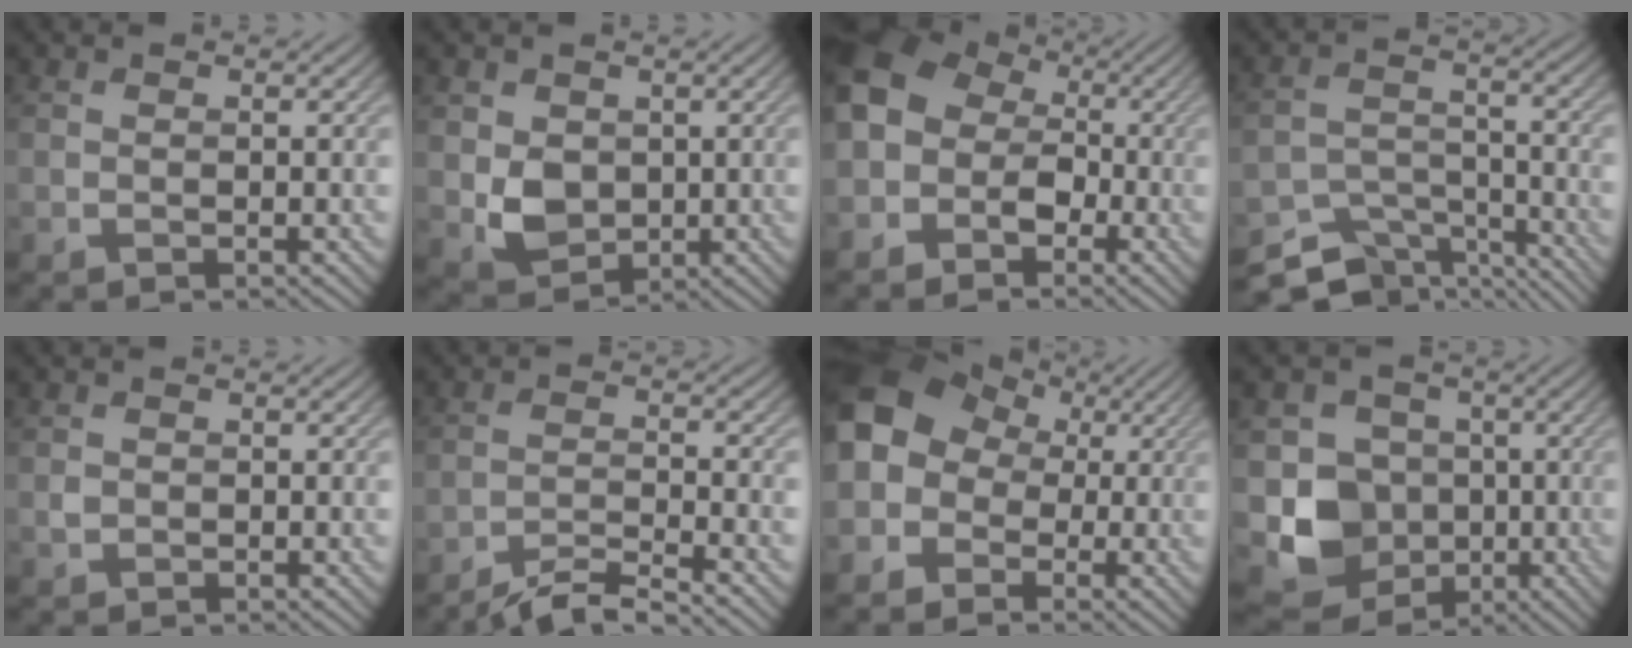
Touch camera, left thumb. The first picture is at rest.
{"total": 4.6, "force": [0.6, 3.8, 2.4], "torque": [-0.056, -0.009, 0.011]}
{"total": 8.6, "force": [-1.7, 7.2, 4.4], "torque": [-0.097, -0.004, -0.048]}
{"total": 10.3, "force": [-8.9, 3.7, 3.5], "torque": [-0.068, -0.015, -0.135]}
{"total": 0.6, "force": [0.0, 0.6, 0.1], "torque": [0.000, -0.001, -0.004]}
{"total": 5.1, "force": [-4.5, 0.5, 2.3], "torque": [-0.040, 0.004, -0.086]}
{"total": 9.6, "force": [0.1, 8.5, 4.5], "torque": [-0.110, -0.013, -0.024]}
{"total": 8.4, "force": [-1.7, 7.5, 3.4], "torque": [-0.079, -0.018, -0.040]}